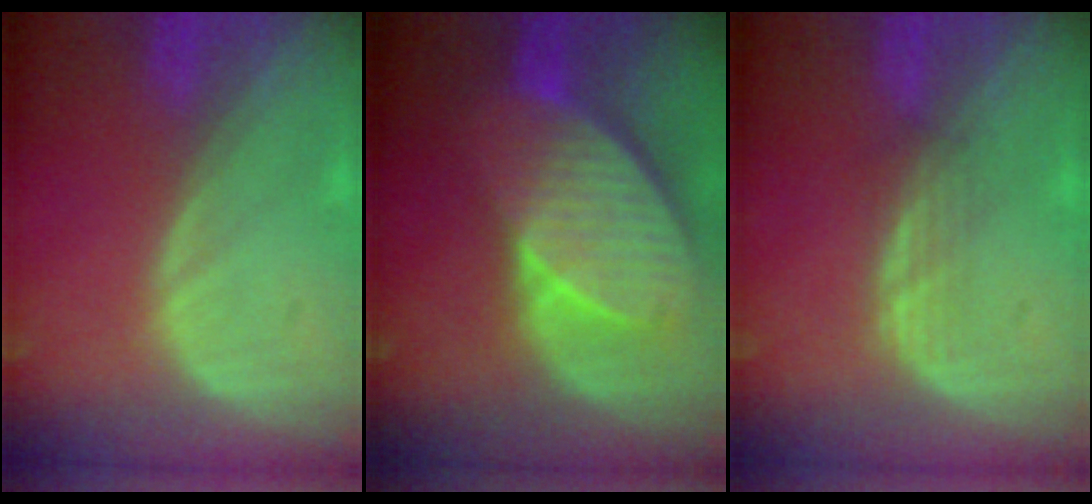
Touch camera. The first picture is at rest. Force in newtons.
{"total": 10.3, "press": 9.0, "slide": 5.0}
{"total": 2.1, "press": 2.1, "slide": 0.2}